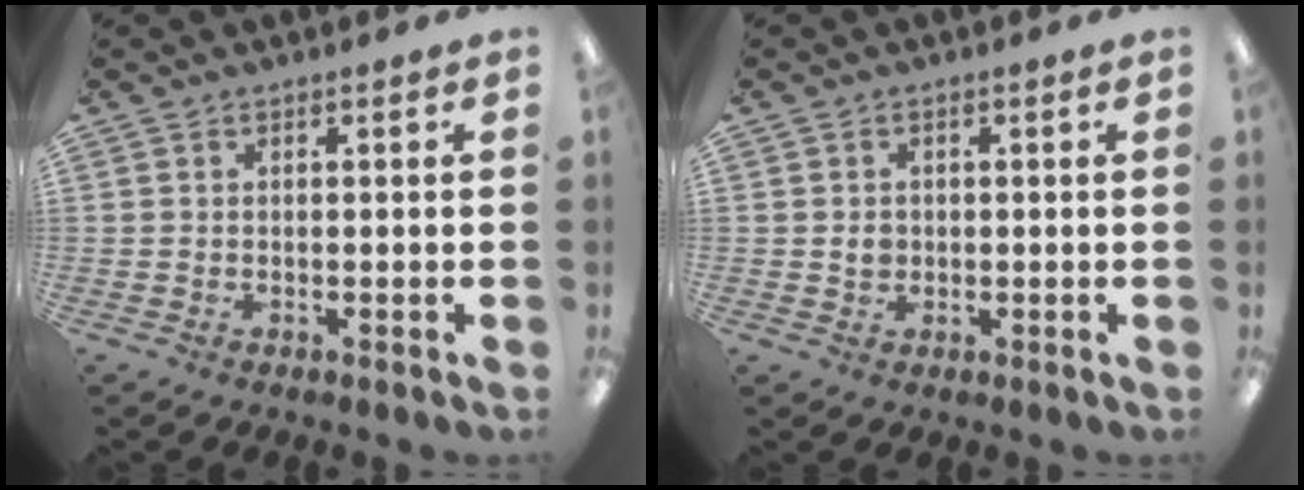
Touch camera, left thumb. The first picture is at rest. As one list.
[{"total": 2.1, "force": [0.1, 1.8, 1.2], "torque": [-0.024, 0.005, 0.000]}]